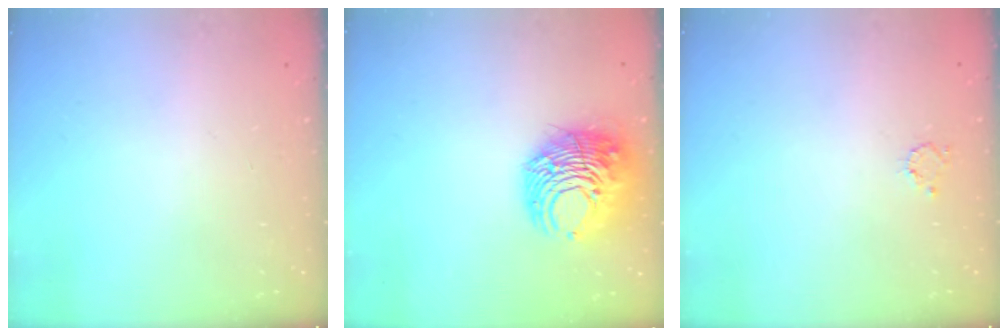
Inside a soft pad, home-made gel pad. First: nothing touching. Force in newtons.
{"total": 12.3, "press": 12.2, "slide": 1.7}
{"total": 2.6, "press": 2.6, "slide": 0.4}